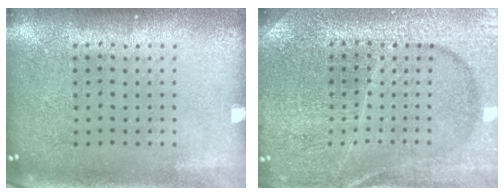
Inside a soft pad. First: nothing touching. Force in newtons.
{"total": 4.2, "press": 4.0, "slide": 1.2}